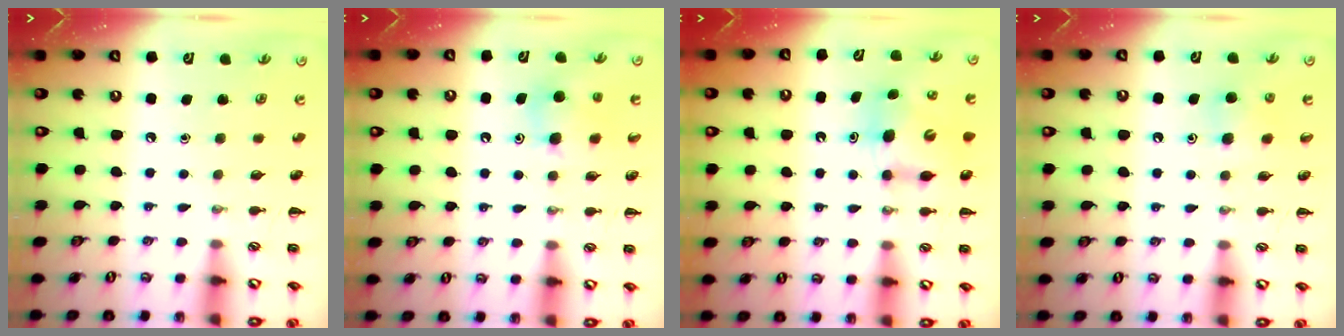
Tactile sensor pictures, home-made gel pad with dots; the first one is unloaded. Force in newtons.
{"total": 6.9, "press": 6.8, "slide": 1.0}
{"total": 7.2, "press": 7.2, "slide": 0.4}
{"total": 5.5, "press": 5.2, "slide": 1.7}